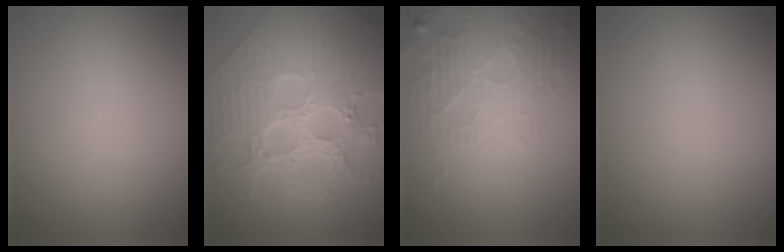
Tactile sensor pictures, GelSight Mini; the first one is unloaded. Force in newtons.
{"total": 9.4, "press": 7.1, "slide": 6.3}
{"total": 3.8, "press": 3.6, "slide": 1.2}
{"total": 0.0}